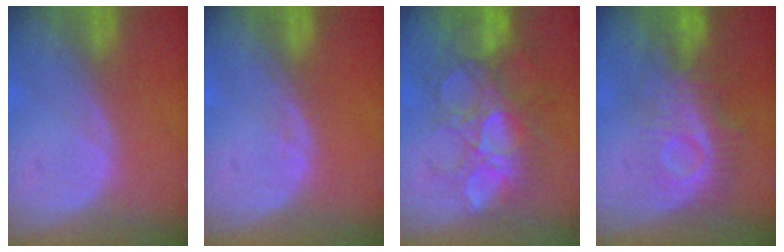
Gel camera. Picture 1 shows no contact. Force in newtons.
{"total": 0.6, "press": 0.6, "slide": 0.1}
{"total": 10.1, "press": 9.6, "slide": 3.2}
{"total": 8.8, "press": 8.3, "slide": 2.8}